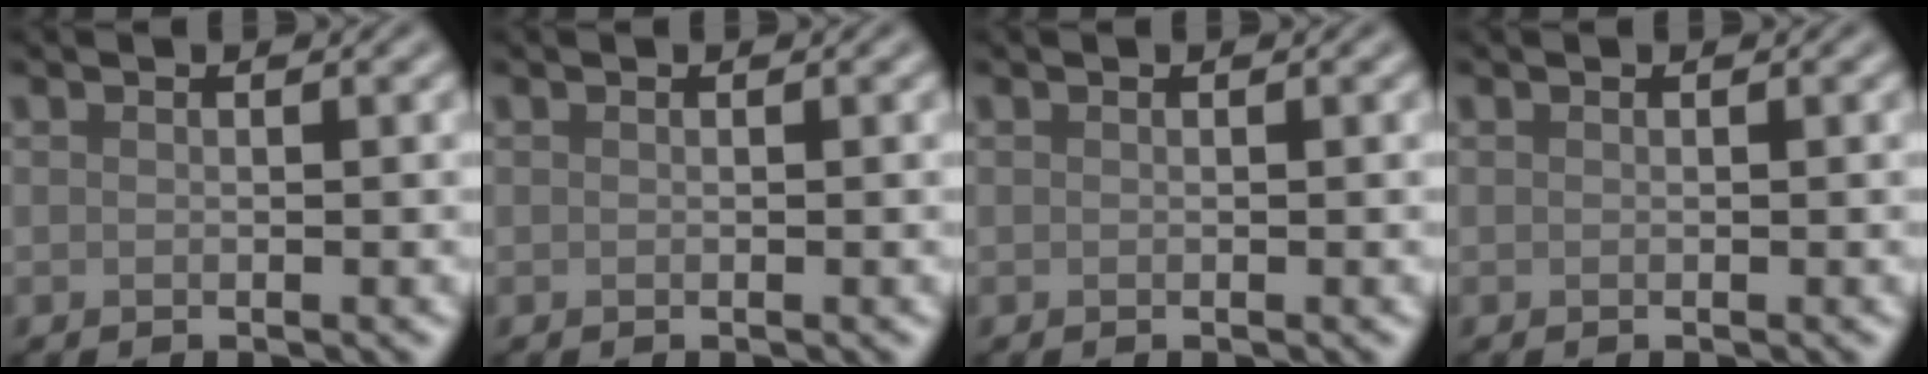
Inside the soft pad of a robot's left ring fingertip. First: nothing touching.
{"total": 0.0}
{"total": 0.0}
{"total": 0.0}